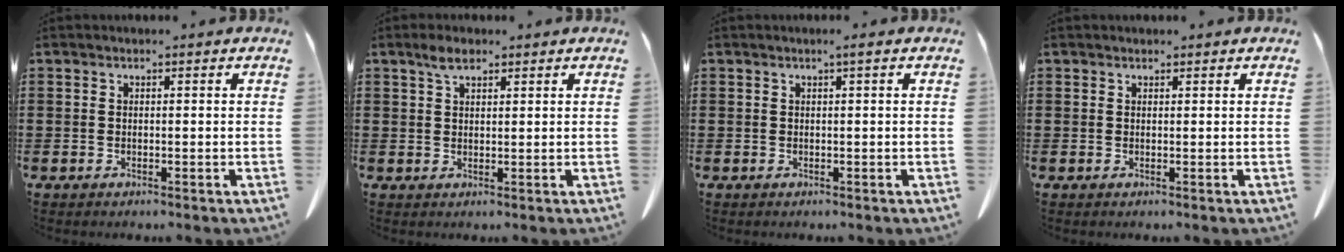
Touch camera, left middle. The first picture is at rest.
{"total": 2.1, "force": [1.4, 1.0, 1.2], "torque": [-0.027, 0.002, 0.028]}
{"total": 0.7, "force": [0.2, -0.1, 0.7], "torque": [-0.010, -0.002, 0.003]}
{"total": 0.6, "force": [0.5, 0.2, 0.0], "torque": [-0.003, -0.001, 0.012]}